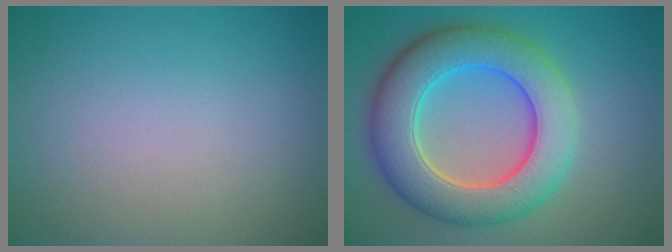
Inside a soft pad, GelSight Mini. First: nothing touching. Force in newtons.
{"total": 9.3, "press": 9.3, "slide": 0.6}